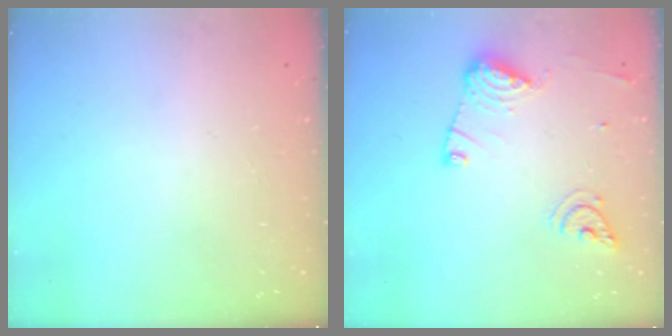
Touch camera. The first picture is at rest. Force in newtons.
{"total": 12.6, "press": 12.5, "slide": 1.2}